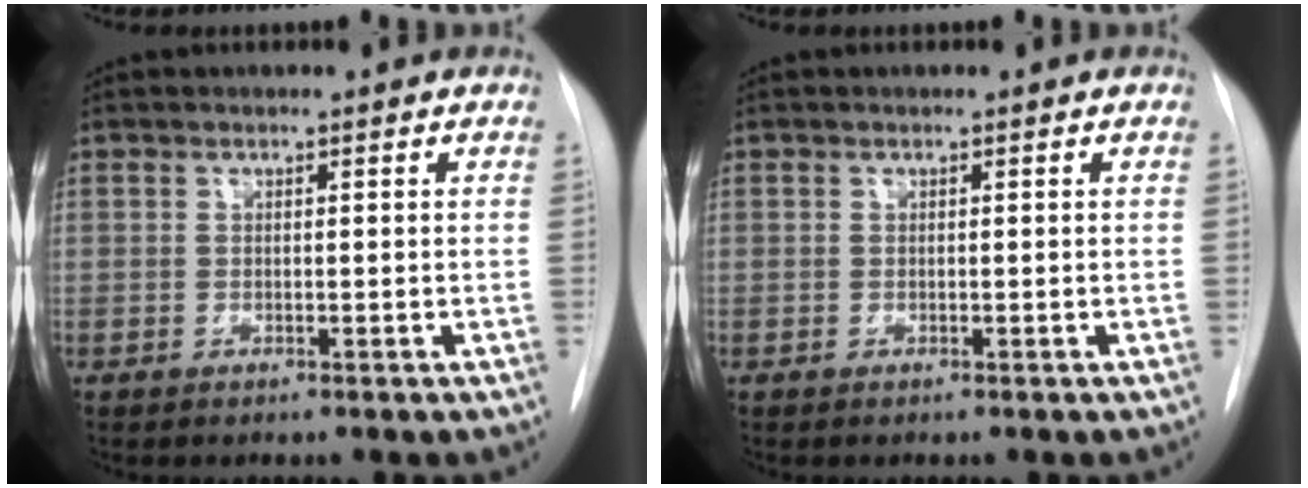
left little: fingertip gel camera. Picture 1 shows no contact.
{"total": 0.0}